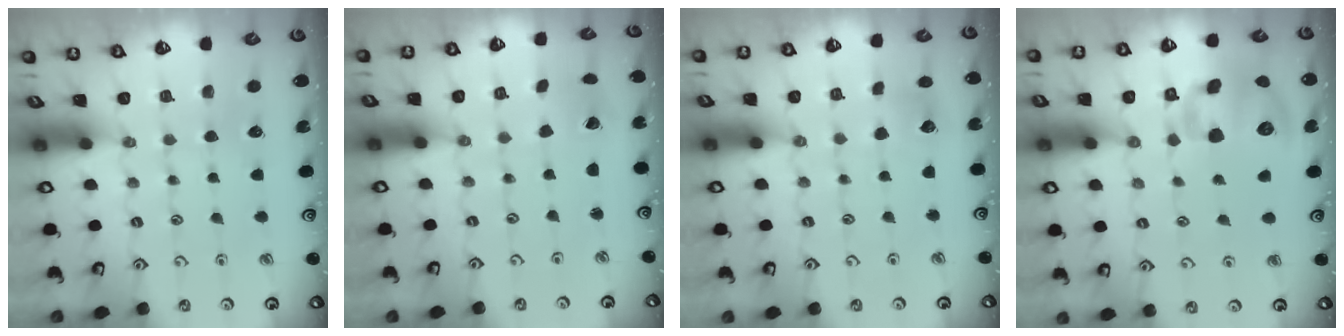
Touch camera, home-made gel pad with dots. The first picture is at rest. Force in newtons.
{"total": 1.8, "press": 1.8, "slide": 0.1}
{"total": 3.9, "press": 3.8, "slide": 0.6}
{"total": 14.4, "press": 14.3, "slide": 2.3}